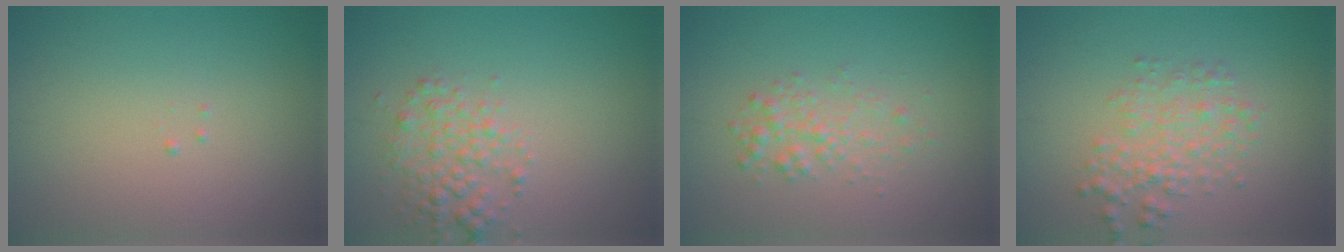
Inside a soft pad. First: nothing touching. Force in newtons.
{"total": 2.7, "press": 2.7, "slide": 0.0}
{"total": 1.9, "press": 1.9, "slide": 0.0}
{"total": 2.9, "press": 2.9, "slide": 0.1}